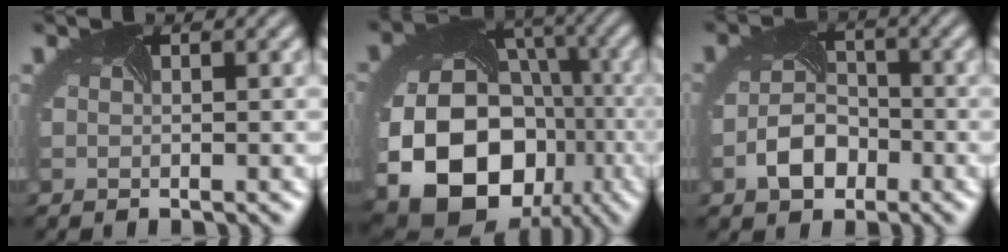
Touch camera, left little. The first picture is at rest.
{"total": 18.8, "force": [-5.7, 15.0, 9.8], "torque": [-0.196, -0.056, -0.098]}
{"total": 3.9, "force": [-1.8, 2.7, 2.1], "torque": [-0.043, -0.005, -0.035]}